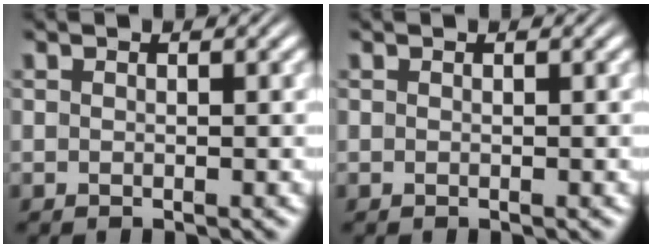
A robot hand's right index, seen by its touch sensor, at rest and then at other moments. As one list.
[{"total": 0.0}]